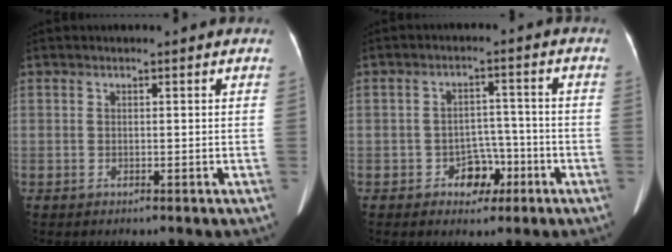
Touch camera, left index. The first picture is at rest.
{"total": 4.8, "force": [-2.6, 3.4, 2.3], "torque": [-0.034, 0.014, -0.034]}